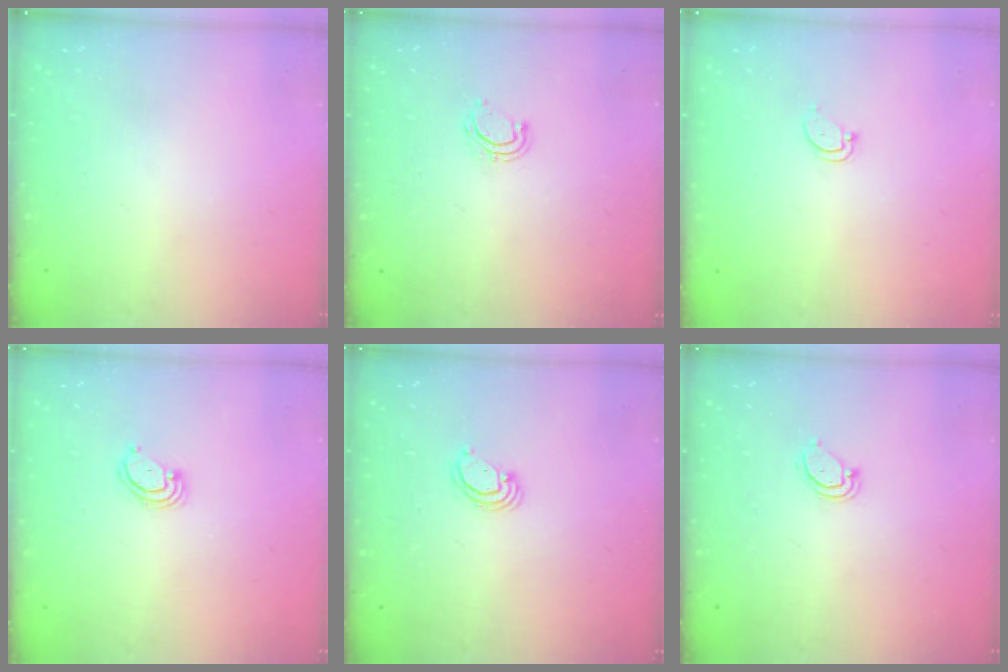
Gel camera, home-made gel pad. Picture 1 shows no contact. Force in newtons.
{"total": 5.0, "press": 4.8, "slide": 1.2}
{"total": 2.9, "press": 2.9, "slide": 0.2}
{"total": 2.9, "press": 2.9, "slide": 0.2}
{"total": 2.7, "press": 2.7, "slide": 0.2}
{"total": 3.4, "press": 3.4, "slide": 0.6}